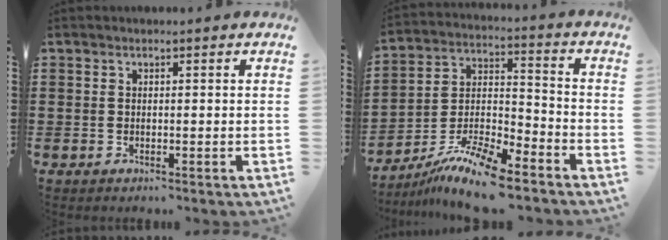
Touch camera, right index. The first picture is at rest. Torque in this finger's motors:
{"motor_torque": [1.19, -0.95, 0.70, 0.11]}